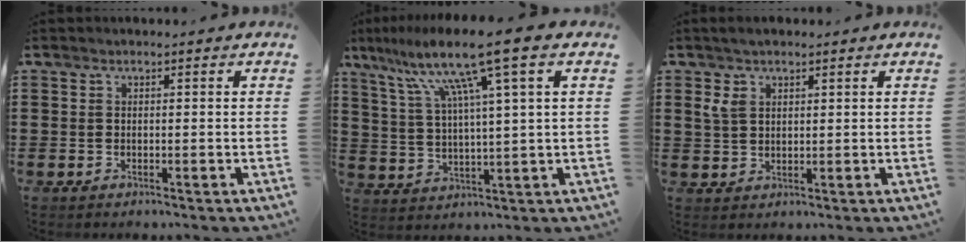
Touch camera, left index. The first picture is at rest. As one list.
[{"total": 11.7, "force": [7.3, -0.3, 9.1], "torque": [-0.197, -0.019, 0.118]}, {"total": 3.5, "force": [2.1, 2.0, 1.9], "torque": [-0.044, 0.010, 0.037]}]